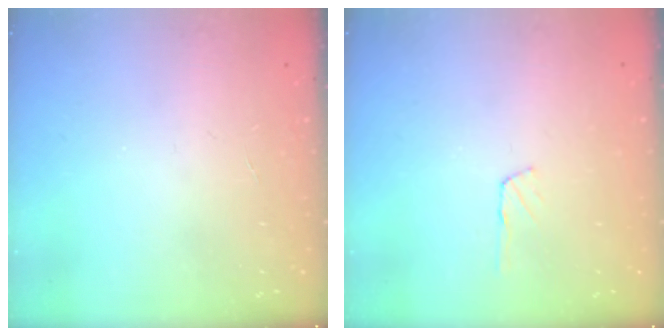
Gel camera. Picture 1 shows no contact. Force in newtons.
{"total": 3.4, "press": 3.4, "slide": 0.4}